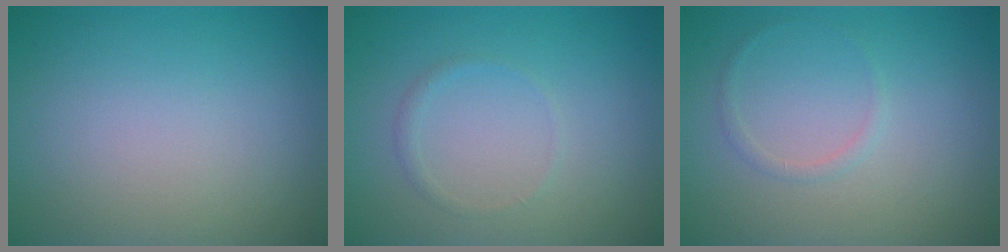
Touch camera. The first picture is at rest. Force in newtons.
{"total": 0.7, "press": 0.7, "slide": 0.0}
{"total": 0.8, "press": 0.8, "slide": 0.0}